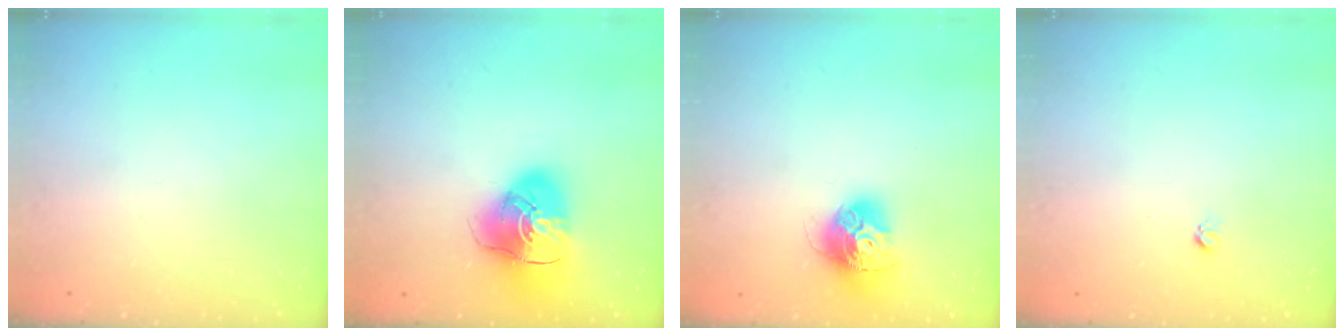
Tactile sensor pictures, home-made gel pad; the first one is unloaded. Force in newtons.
{"total": 13.8, "press": 13.6, "slide": 2.0}
{"total": 13.8, "press": 13.8, "slide": 1.3}
{"total": 3.0, "press": 2.9, "slide": 0.4}